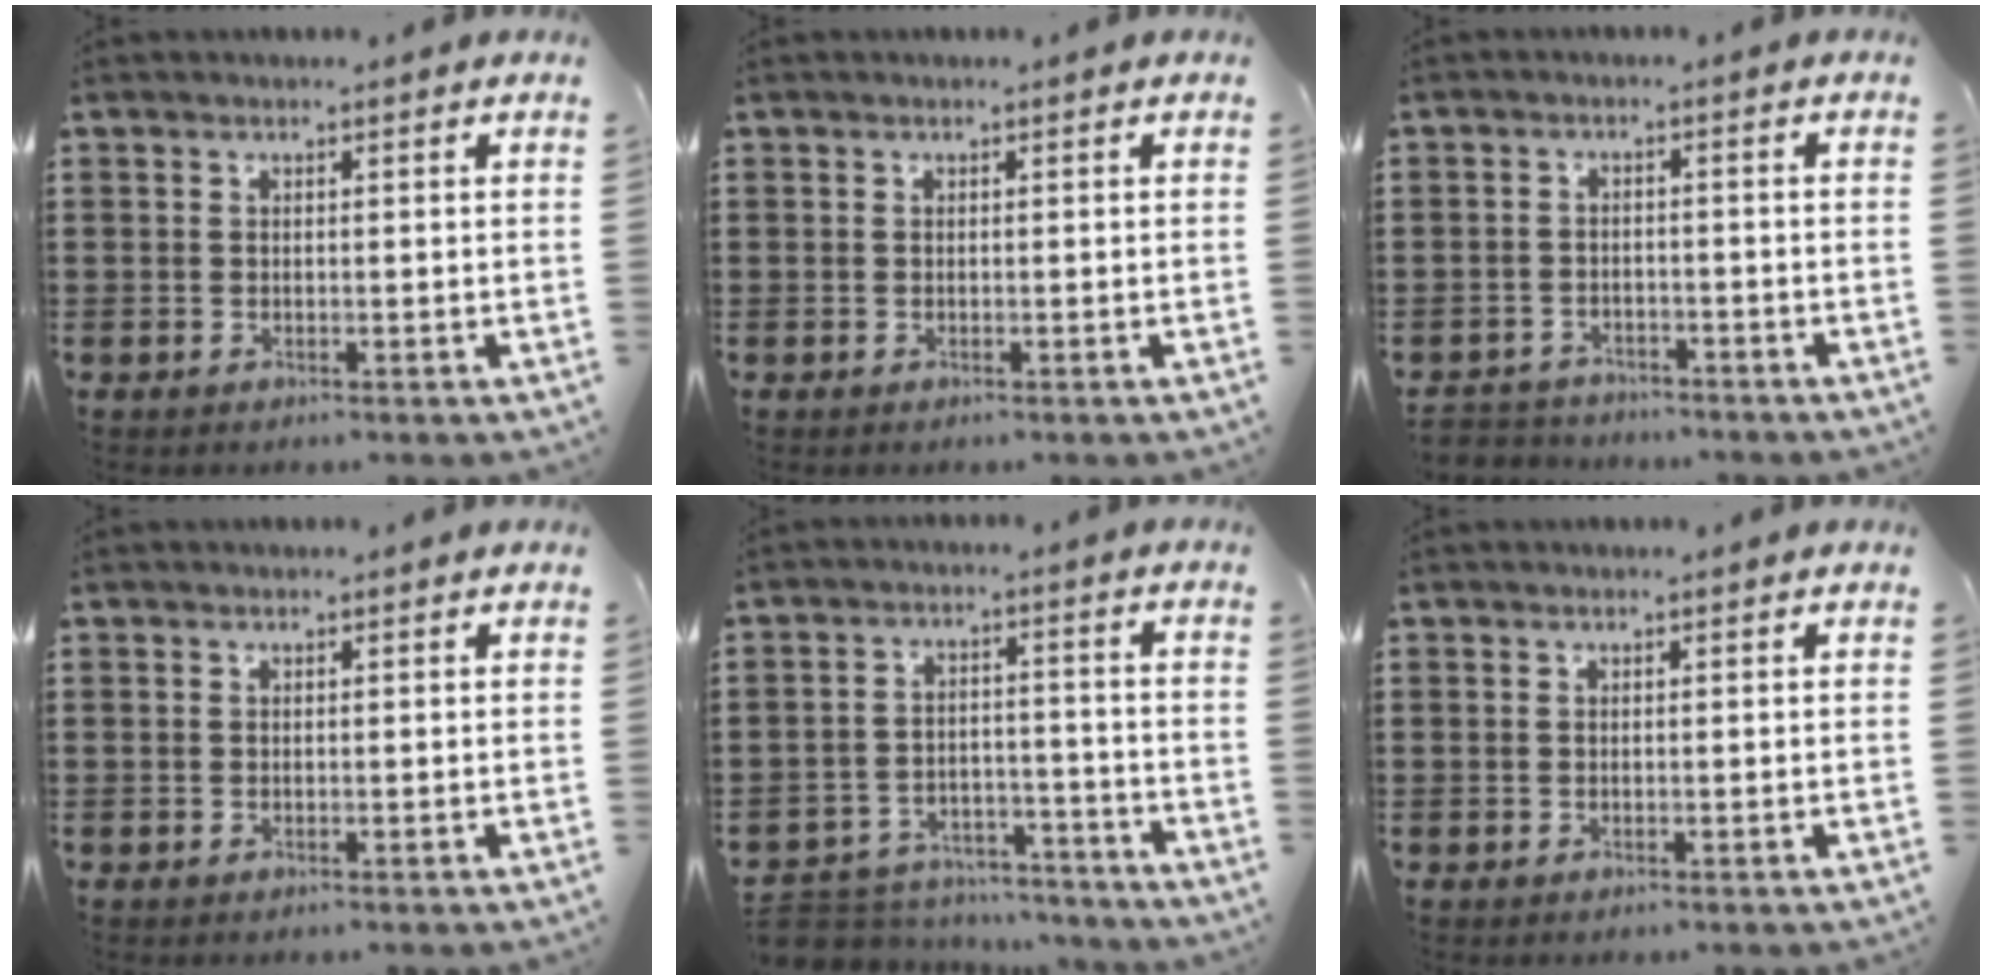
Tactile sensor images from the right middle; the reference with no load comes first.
{"total": 0.0}
{"total": 2.9, "force": [-2.8, 0.6, -0.4], "torque": [-0.002, -0.001, -0.063]}
{"total": 0.0}
{"total": 5.9, "force": [-5.7, 1.3, 0.2], "torque": [-0.017, 0.012, -0.119]}
{"total": 0.0}